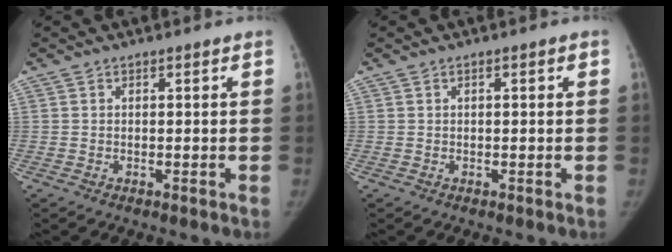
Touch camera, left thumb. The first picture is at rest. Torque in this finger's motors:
{"motor_torque": [-0.03, 0.09, 0.12, -0.37, 0.03]}